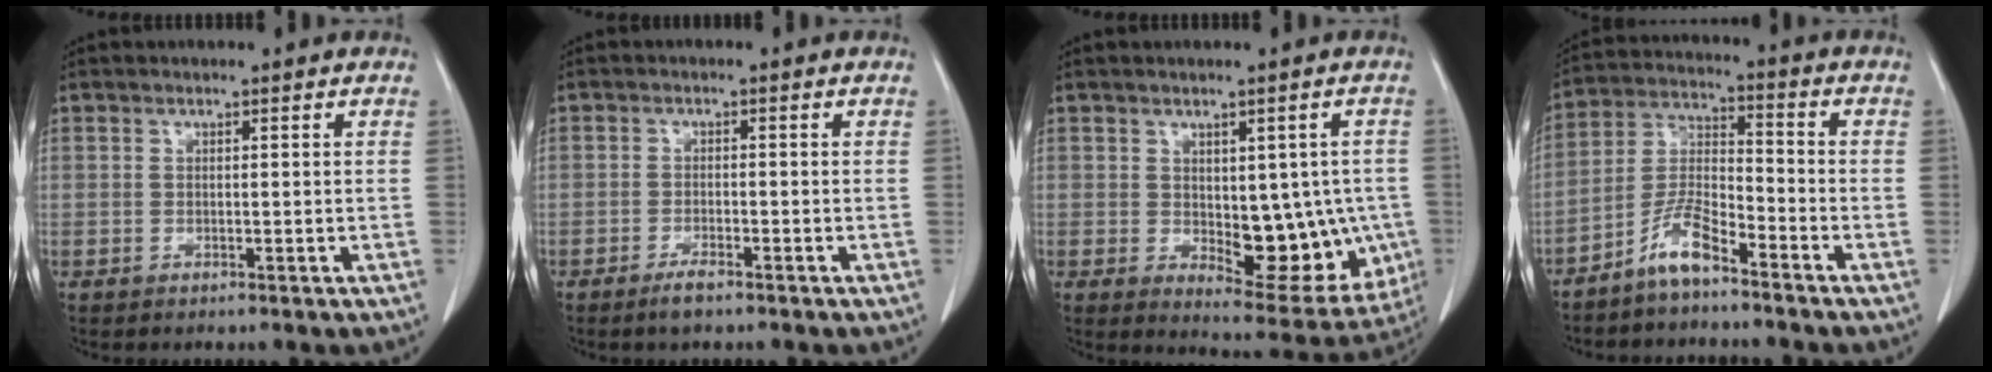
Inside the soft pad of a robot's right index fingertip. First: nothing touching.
{"total": 2.4, "force": [-1.8, 0.3, 1.5], "torque": [-0.034, -0.003, -0.031]}
{"total": 12.7, "force": [-1.1, 6.0, 11.1], "torque": [-0.125, -0.003, 0.008]}
{"total": 7.0, "force": [-5.2, 1.3, 4.4], "torque": [-0.101, -0.002, -0.106]}